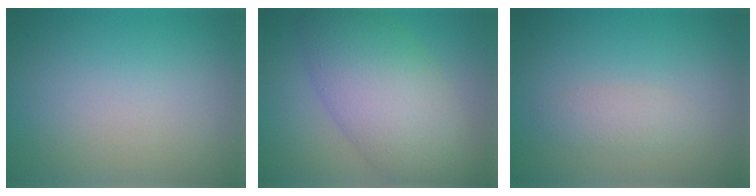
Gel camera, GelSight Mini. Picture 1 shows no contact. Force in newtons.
{"total": 9.2, "press": 9.2, "slide": 0.3}
{"total": 1.6, "press": 1.6, "slide": 0.1}